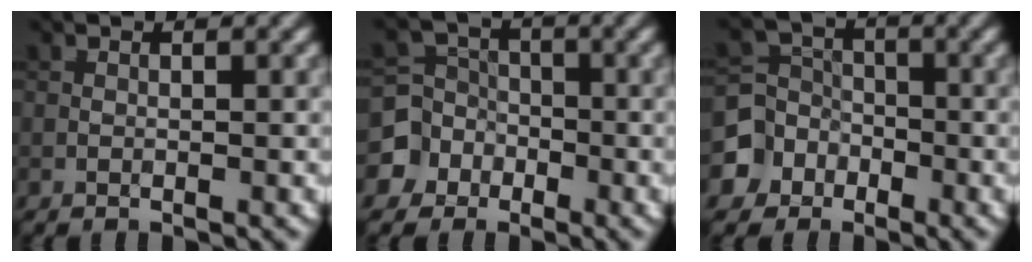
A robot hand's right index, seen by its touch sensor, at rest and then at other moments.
{"total": 5.5, "force": [-2.4, 4.9, 0.4], "torque": [0.008, 0.003, -0.069]}
{"total": 5.5, "force": [-2.6, 4.7, 0.5], "torque": [0.006, 0.001, -0.073]}